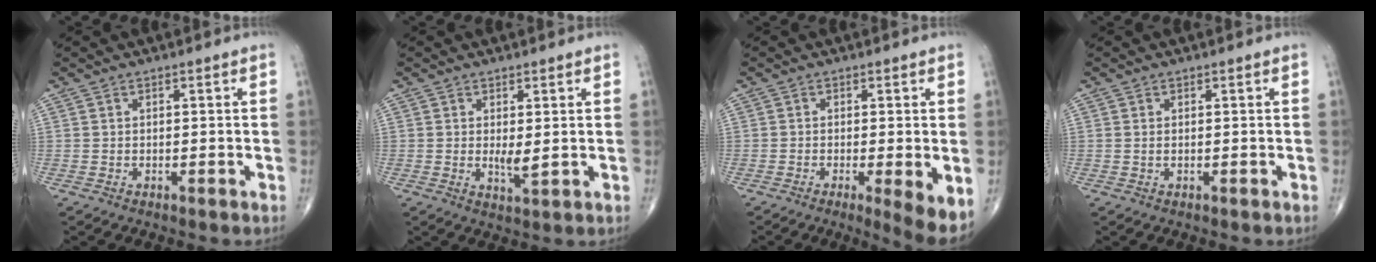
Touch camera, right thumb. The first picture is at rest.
{"total": 2.9, "force": [0.3, 1.0, 2.7], "torque": [-0.048, -0.011, 0.009]}
{"total": 5.6, "force": [-1.5, 0.8, 5.3], "torque": [-0.087, -0.017, -0.028]}
{"total": 0.0}